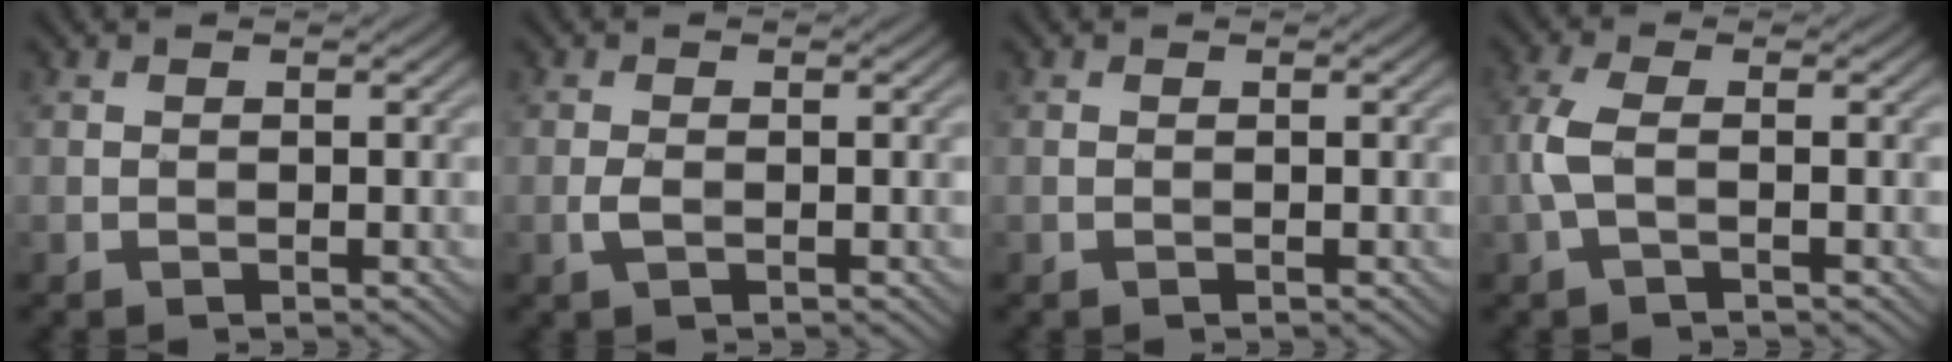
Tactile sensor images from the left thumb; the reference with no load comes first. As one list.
[{"total": 1.3, "force": [-0.4, 0.5, 1.2], "torque": [-0.030, 0.000, -0.010]}, {"total": 0.0}, {"total": 3.5, "force": [-0.6, 1.0, 3.3], "torque": [-0.085, 0.005, -0.020]}]